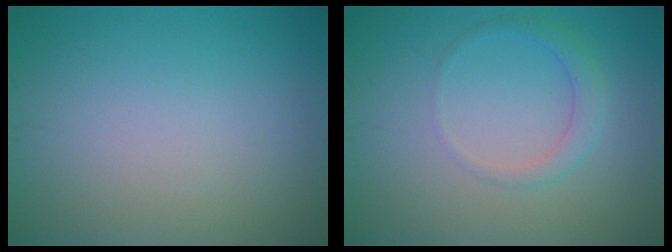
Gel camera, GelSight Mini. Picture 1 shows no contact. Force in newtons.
{"total": 1.8, "press": 1.8, "slide": 0.1}